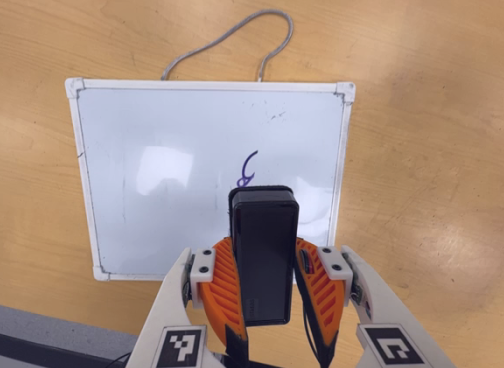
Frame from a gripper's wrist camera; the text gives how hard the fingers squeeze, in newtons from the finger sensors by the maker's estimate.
{"total": 7.1, "left": 6.1, "right": 8.2}